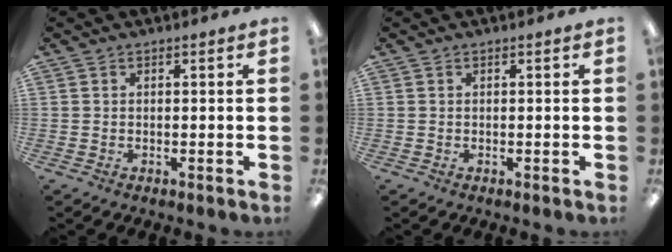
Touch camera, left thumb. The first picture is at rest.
{"total": 0.0}